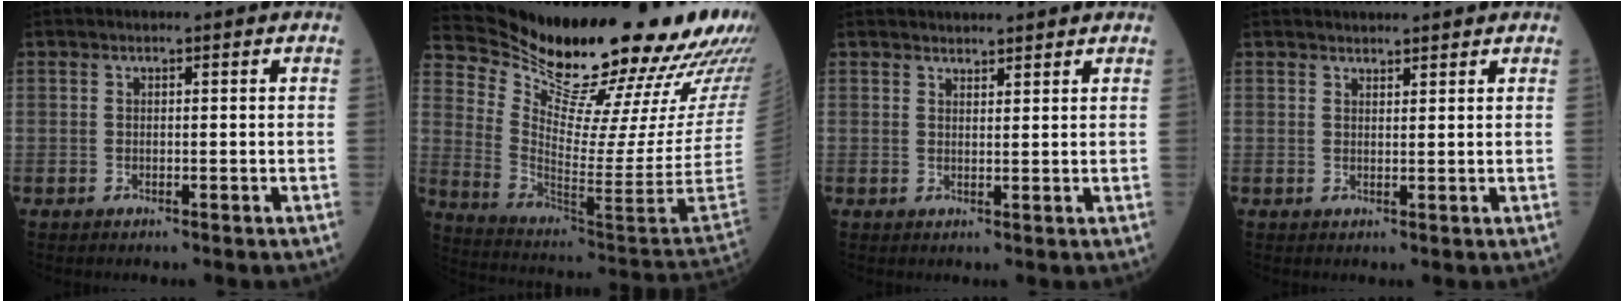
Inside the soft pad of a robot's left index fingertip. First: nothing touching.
{"total": 30.5, "force": [25.6, 2.1, 16.4], "torque": [-0.279, -0.109, 0.360]}
{"total": 4.6, "force": [4.4, 0.7, 1.0], "torque": [-0.015, 0.022, 0.057]}
{"total": 4.1, "force": [3.9, 0.6, 1.0], "torque": [-0.015, 0.021, 0.051]}